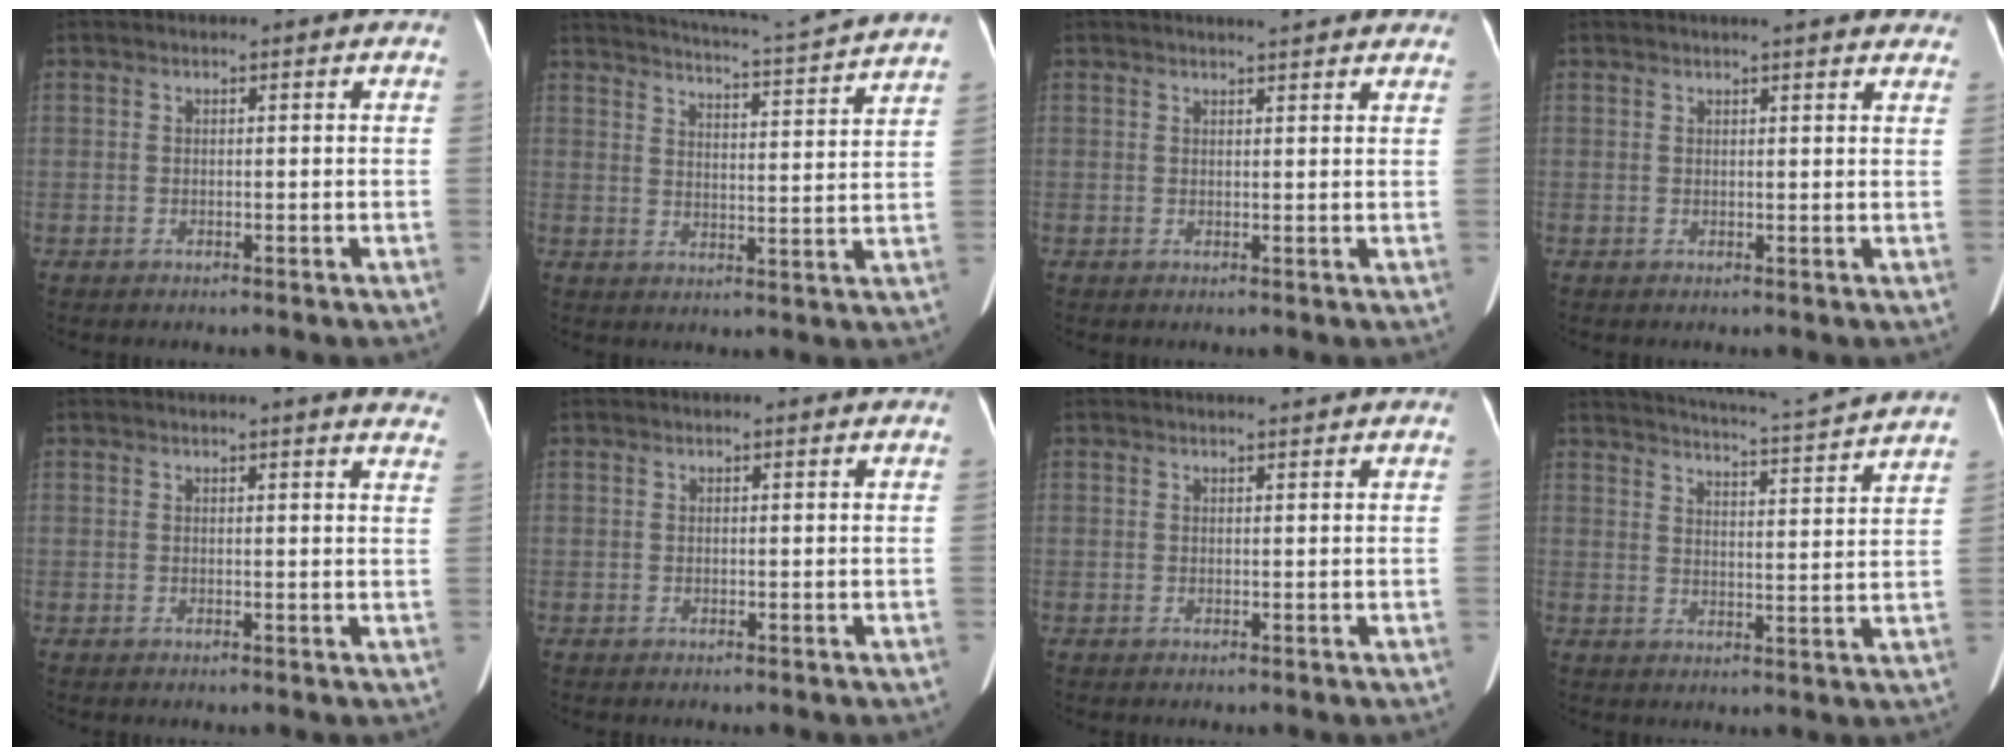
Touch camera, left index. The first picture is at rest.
{"total": 16.7, "force": [15.8, -1.9, 5.2], "torque": [-0.099, -0.043, 0.203]}
{"total": 6.6, "force": [5.9, 1.1, 2.8], "torque": [-0.034, 0.013, 0.064]}
{"total": 10.0, "force": [8.8, 1.7, 4.3], "torque": [-0.041, 0.011, 0.089]}
{"total": 10.2, "force": [9.4, 0.9, 4.0], "torque": [-0.027, -0.025, 0.077]}
{"total": 0.8, "force": [0.7, 0.1, 0.3], "torque": [-0.009, 0.009, 0.012]}
{"total": 2.0, "force": [1.9, -0.1, 0.8], "torque": [-0.010, 0.007, 0.029]}
{"total": 17.4, "force": [16.4, -1.6, 5.5], "torque": [-0.105, -0.041, 0.209]}